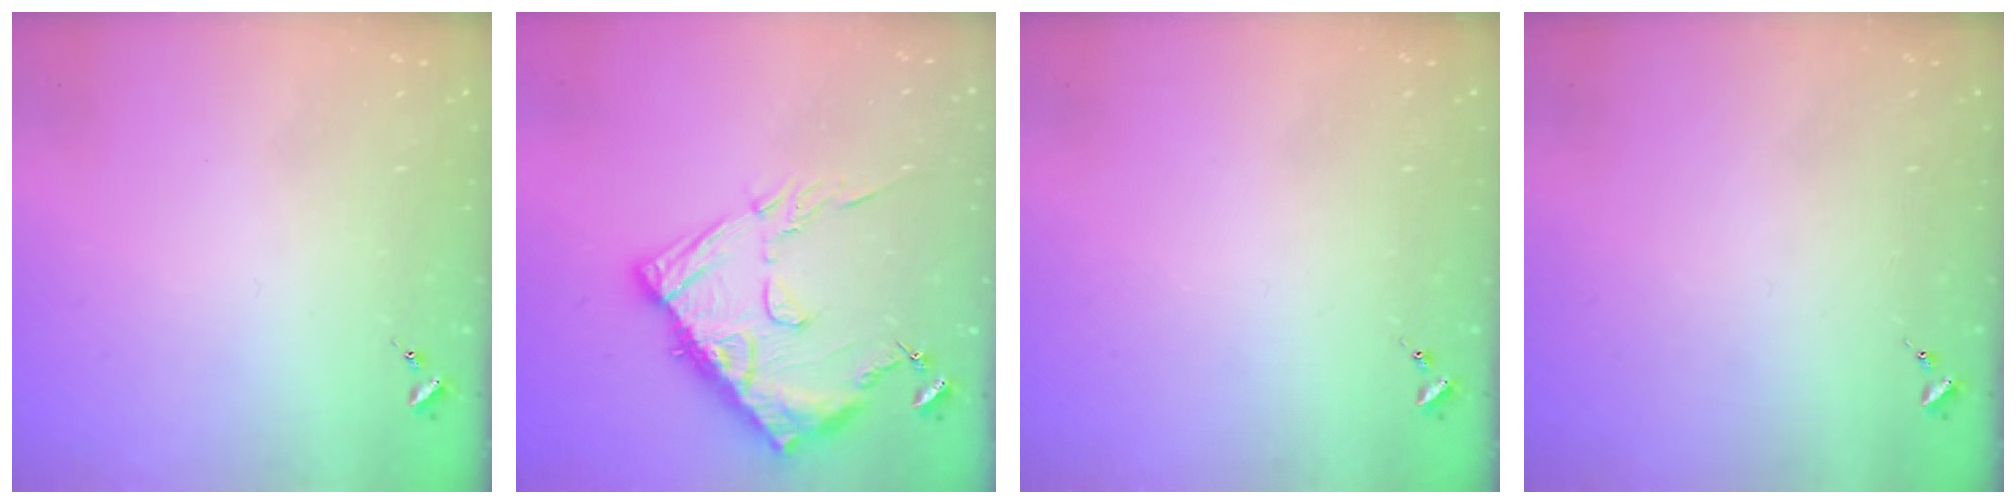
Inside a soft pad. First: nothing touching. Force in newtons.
{"total": 15.8, "press": 15.7, "slide": 1.6}
{"total": 0.0}
{"total": 0.0}